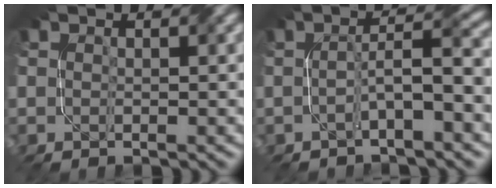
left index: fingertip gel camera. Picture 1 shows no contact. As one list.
[{"total": 4.2, "force": [-1.1, 0.5, 4.0], "torque": [-0.069, 0.019, -0.023]}]